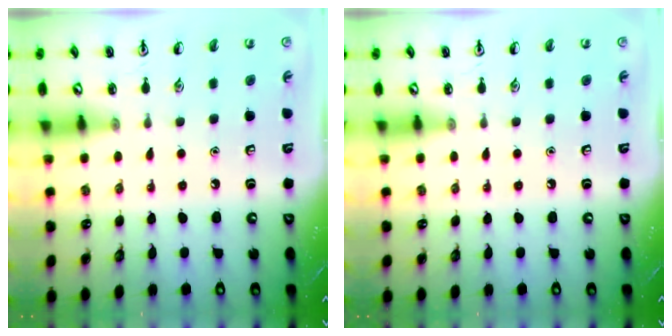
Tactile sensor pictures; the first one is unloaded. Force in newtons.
{"total": 0.0}